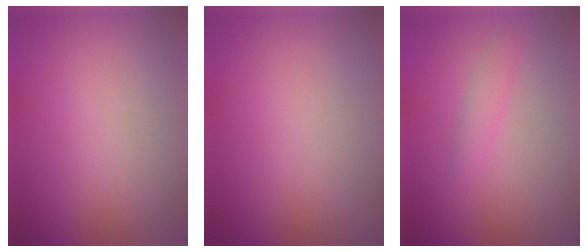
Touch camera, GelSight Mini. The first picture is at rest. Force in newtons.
{"total": 0.0}
{"total": 1.3, "press": 1.3, "slide": 0.0}